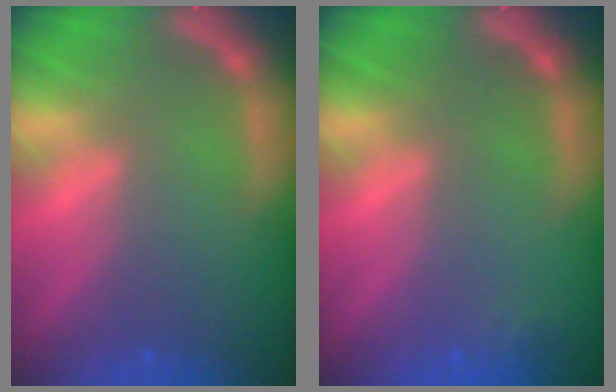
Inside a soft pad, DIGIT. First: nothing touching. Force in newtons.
{"total": 0.9}